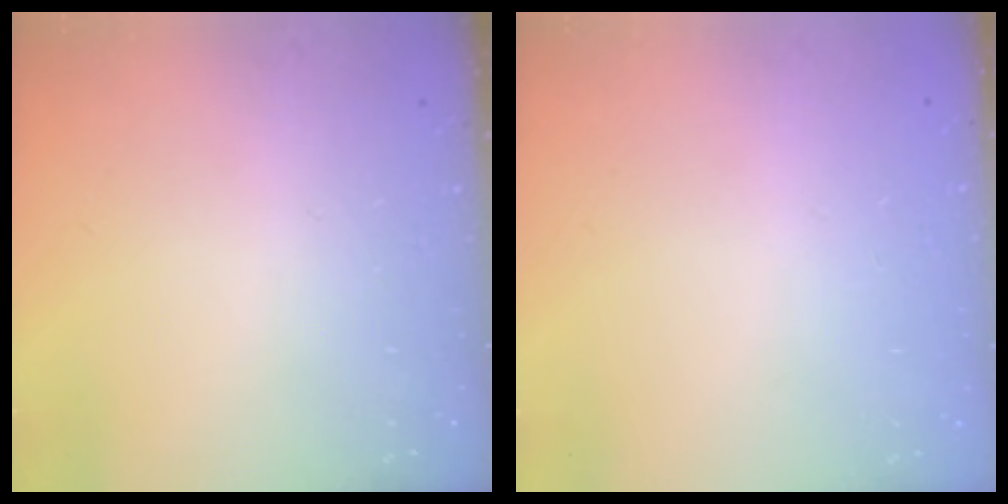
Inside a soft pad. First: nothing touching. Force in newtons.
{"total": 0.0}